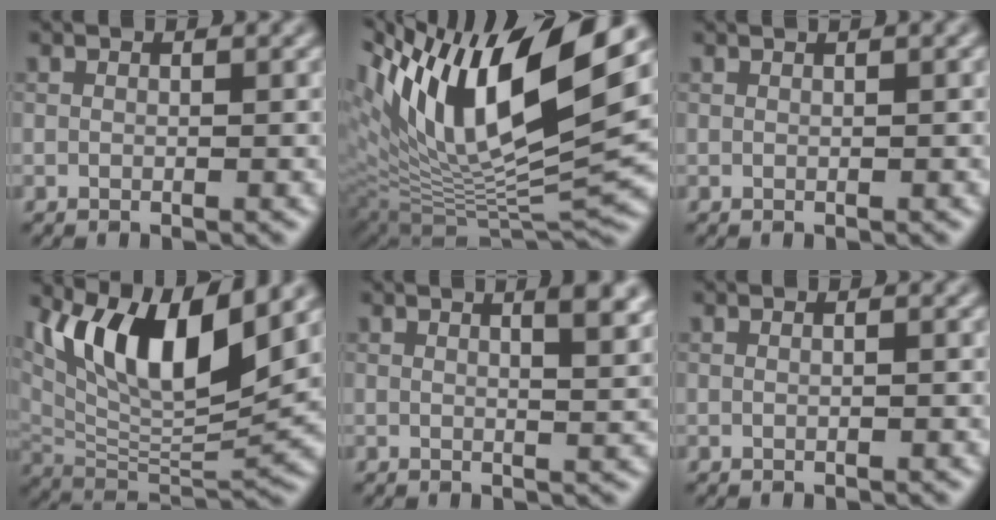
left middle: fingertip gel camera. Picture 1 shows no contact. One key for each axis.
{"total": 15.8, "fx": 6.1, "fy": 5.4, "fz": 13.5, "tx": -0.238, "ty": 0.009, "tz": 0.108}
{"total": 1.1, "fx": 0.6, "fy": 0.3, "fz": 0.8, "tx": -0.010, "ty": 0.001, "tz": 0.001}
{"total": 11.3, "fx": 5.7, "fy": 3.7, "fz": 9.0, "tx": -0.152, "ty": -0.006, "tz": 0.108}
{"total": 4.9, "fx": 2.3, "fy": 1.8, "fz": 3.8, "tx": -0.025, "ty": 0.018, "tz": 0.011}
{"total": 1.1, "fx": 0.3, "fy": 0.5, "fz": 0.9, "tx": -0.007, "ty": -0.004, "tz": -0.004}